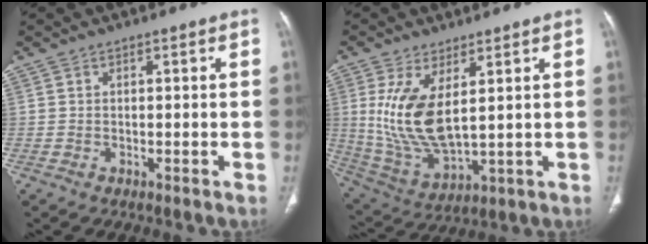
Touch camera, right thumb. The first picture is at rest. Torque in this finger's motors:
{"motor_torque": [1.75, 1.46, 1.09, -1.22, 0.40]}